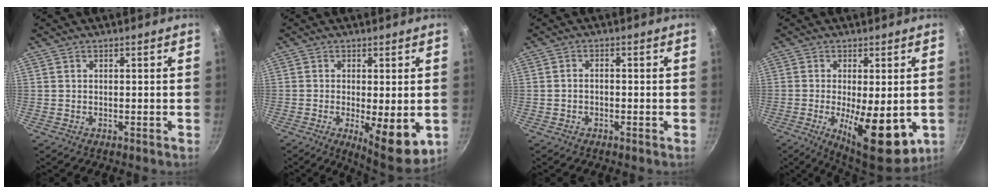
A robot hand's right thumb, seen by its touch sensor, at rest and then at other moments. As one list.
[{"total": 9.9, "force": [-1.9, 3.0, 9.3], "torque": [-0.123, -0.011, -0.014]}, {"total": 1.4, "force": [-0.7, 0.8, 0.9], "torque": [-0.016, 0.013, -0.012]}, {"total": 14.3, "force": [-3.2, 5.2, 12.9], "torque": [-0.177, -0.012, -0.035]}]